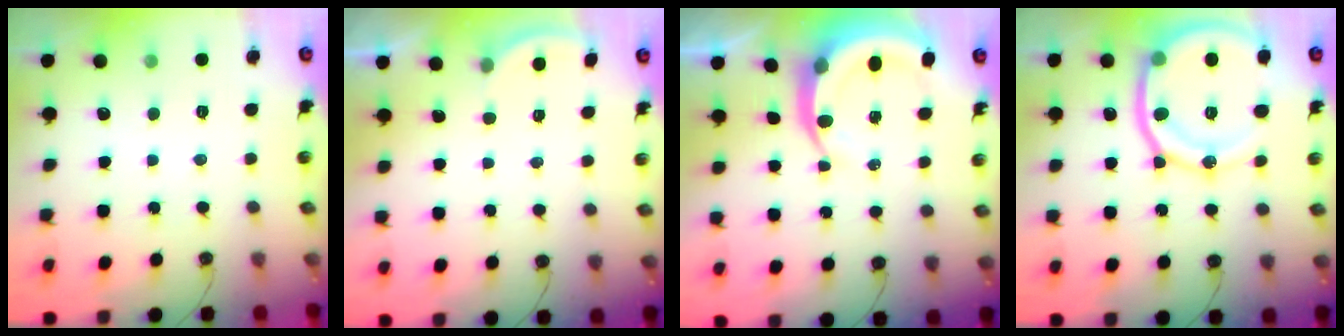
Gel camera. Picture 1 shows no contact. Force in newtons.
{"total": 1.4, "press": 1.3, "slide": 0.5}
{"total": 7.7, "press": 7.6, "slide": 1.0}
{"total": 19.2, "press": 19.1, "slide": 1.9}